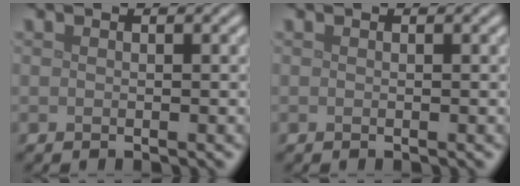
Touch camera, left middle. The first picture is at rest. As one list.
[{"total": 0.0}]